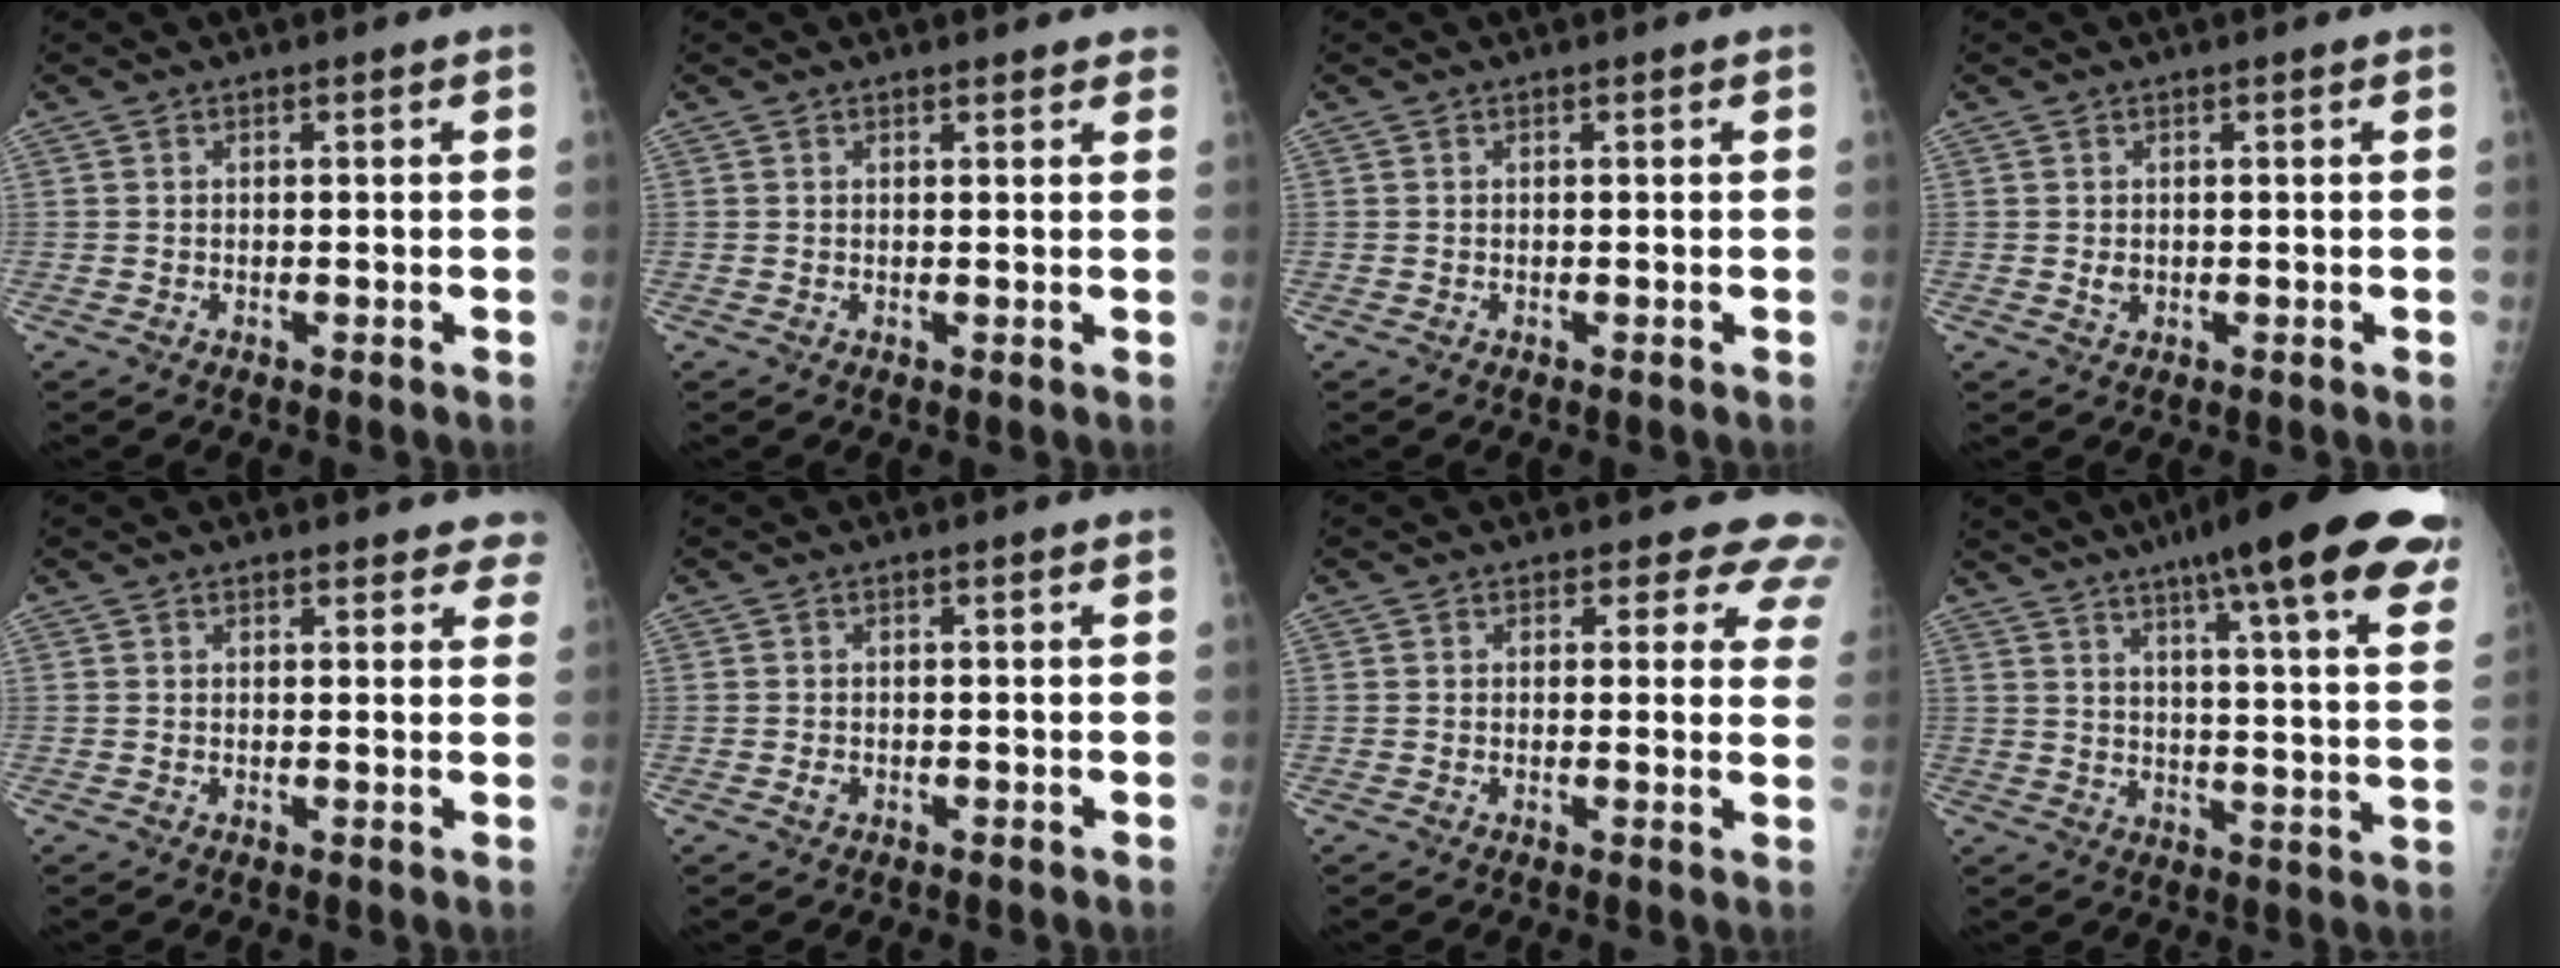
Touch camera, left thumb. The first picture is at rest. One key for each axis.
{"total": 2.2, "fx": 1.9, "fy": 0.7, "fz": 0.8, "tx": 0.006, "ty": -0.001, "tz": 0.017}
{"total": 0.0}
{"total": 1.2, "fx": 0.2, "fy": 0.9, "fz": 0.8, "tx": -0.007, "ty": -0.001, "tz": 0.006}
{"total": 4.6, "fx": 4.1, "fy": 1.8, "fz": 0.8, "tx": 0.031, "ty": -0.015, "tz": 0.028}
{"total": 0.7, "fx": -0.2, "fy": 0.5, "fz": 0.5, "tx": -0.009, "ty": 0.001, "tz": -0.005}
{"total": 7.1, "fx": 6.0, "fy": 3.5, "fz": 1.6, "tx": 0.030, "ty": -0.024, "tz": 0.040}
{"total": 26.6, "fx": 17.8, "fy": 3.9, "fz": 19.4, "tx": -0.243, "ty": -0.047, "tz": 0.227}